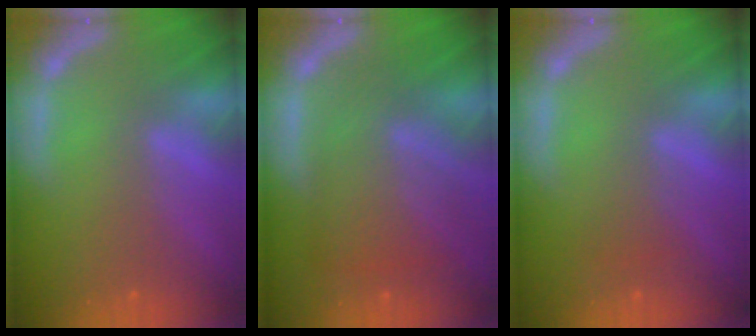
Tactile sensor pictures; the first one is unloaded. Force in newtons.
{"total": 8.1}
{"total": 1.5}